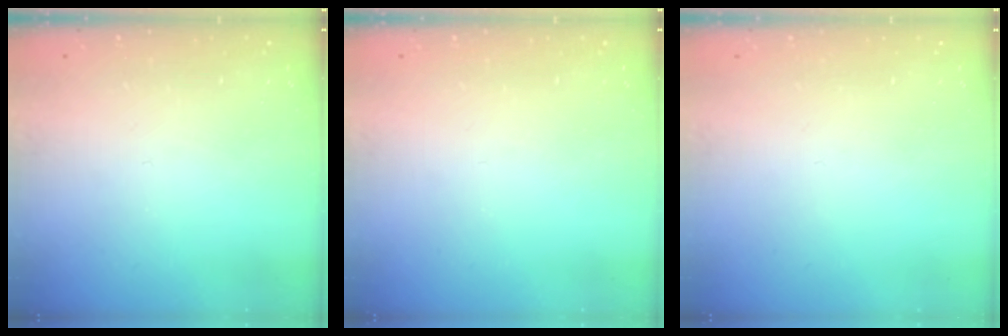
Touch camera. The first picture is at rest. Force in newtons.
{"total": 0.0}
{"total": 1.5, "press": 1.5, "slide": 0.1}